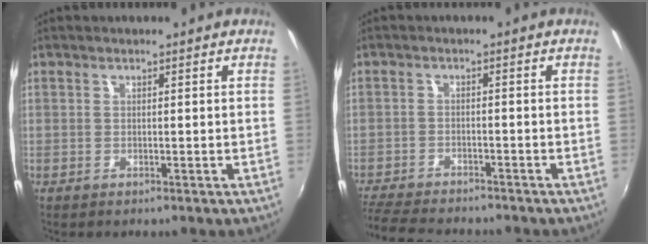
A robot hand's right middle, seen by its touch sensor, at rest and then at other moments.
{"total": 11.0, "force": [-9.9, 2.2, 4.3], "torque": [-0.115, -0.021, -0.165]}